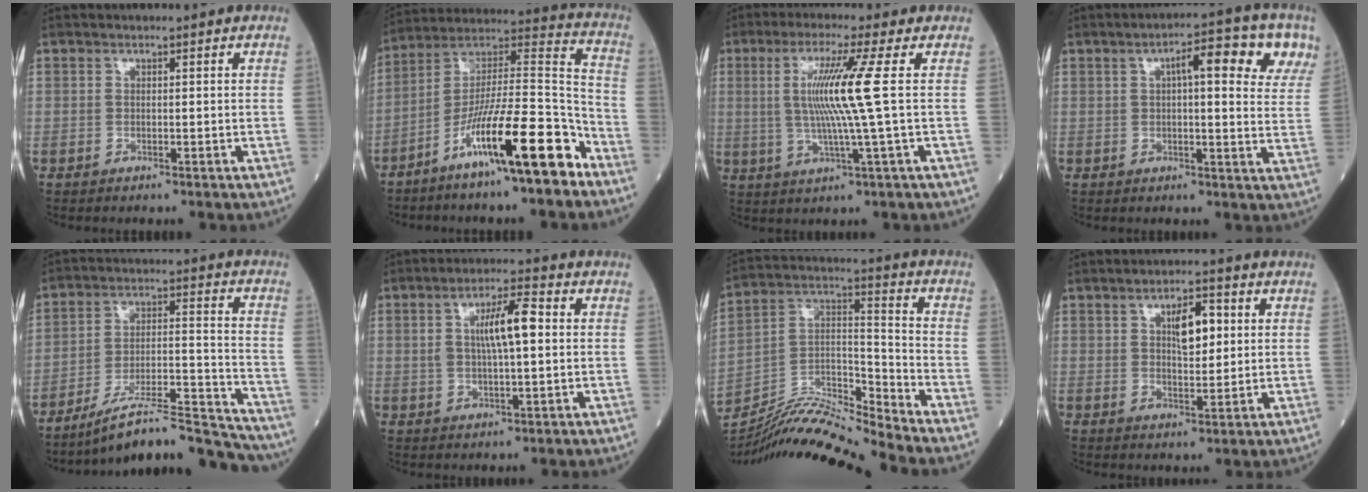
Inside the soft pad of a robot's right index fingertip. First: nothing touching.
{"total": 17.1, "force": [-9.8, 1.3, 14.0], "torque": [-0.245, 0.003, -0.167]}
{"total": 9.1, "force": [1.1, -2.0, 8.8], "torque": [-0.176, -0.001, 0.027]}
{"total": 11.6, "force": [4.9, 2.7, 10.1], "torque": [-0.129, 0.024, 0.055]}
{"total": 16.7, "force": [-15.5, 1.0, 6.0], "torque": [-0.084, 0.033, -0.251]}
{"total": 7.4, "force": [1.3, 1.6, 7.1], "torque": [-0.129, 0.017, 0.026]}
{"total": 14.5, "force": [-13.9, -1.4, 4.0], "torque": [-0.069, 0.033, -0.259]}
{"total": 5.7, "force": [1.7, 2.1, 5.1], "torque": [-0.083, 0.006, 0.029]}